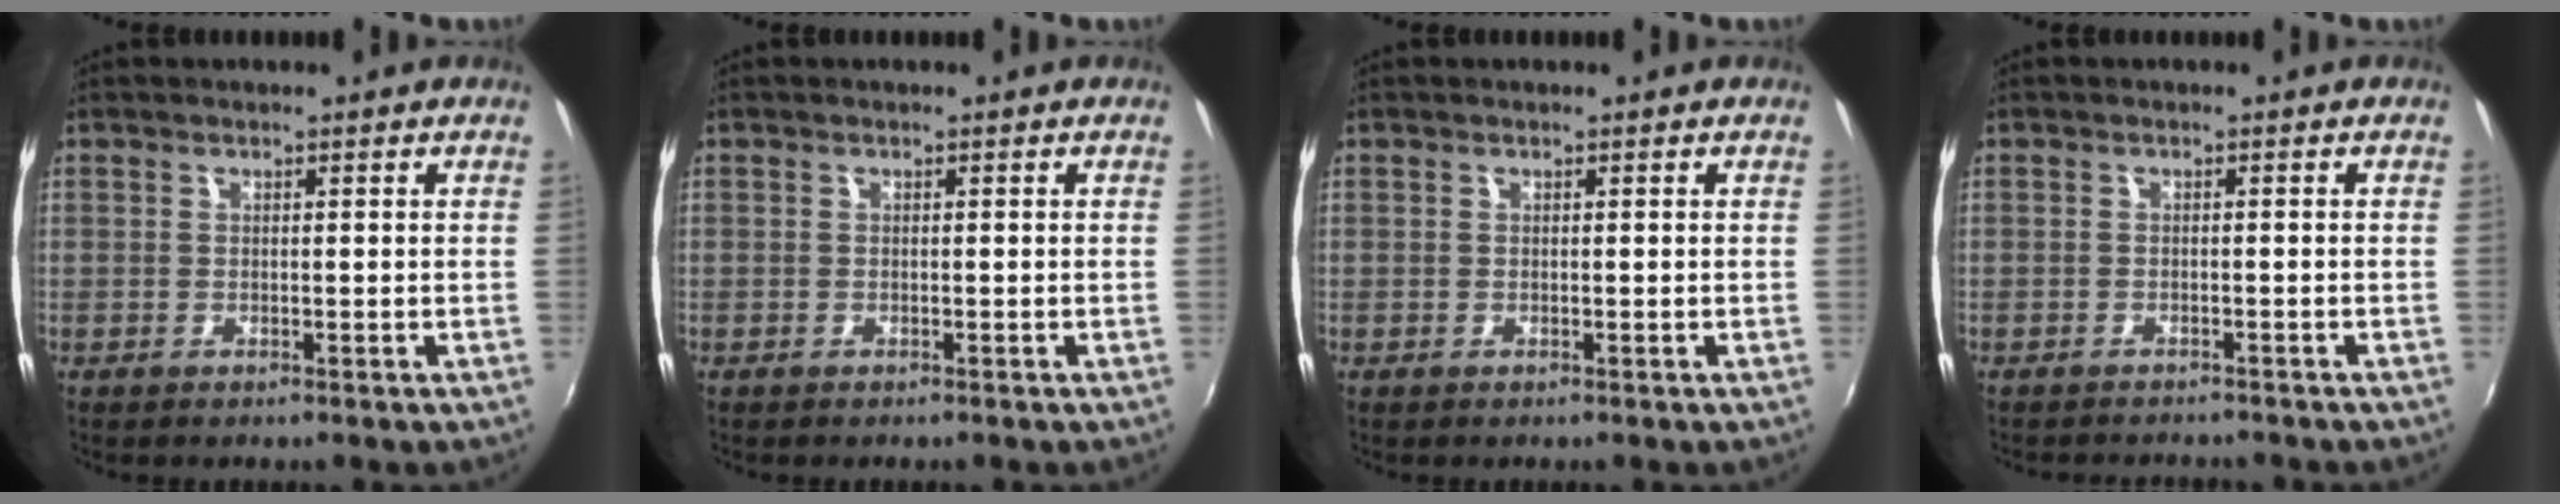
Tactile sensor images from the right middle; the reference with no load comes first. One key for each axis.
{"total": 0.0}
{"total": 0.0}
{"total": 4.0, "fx": -3.8, "fy": 0.5, "fz": 1.1, "tx": -0.032, "ty": -0.010, "tz": -0.055}